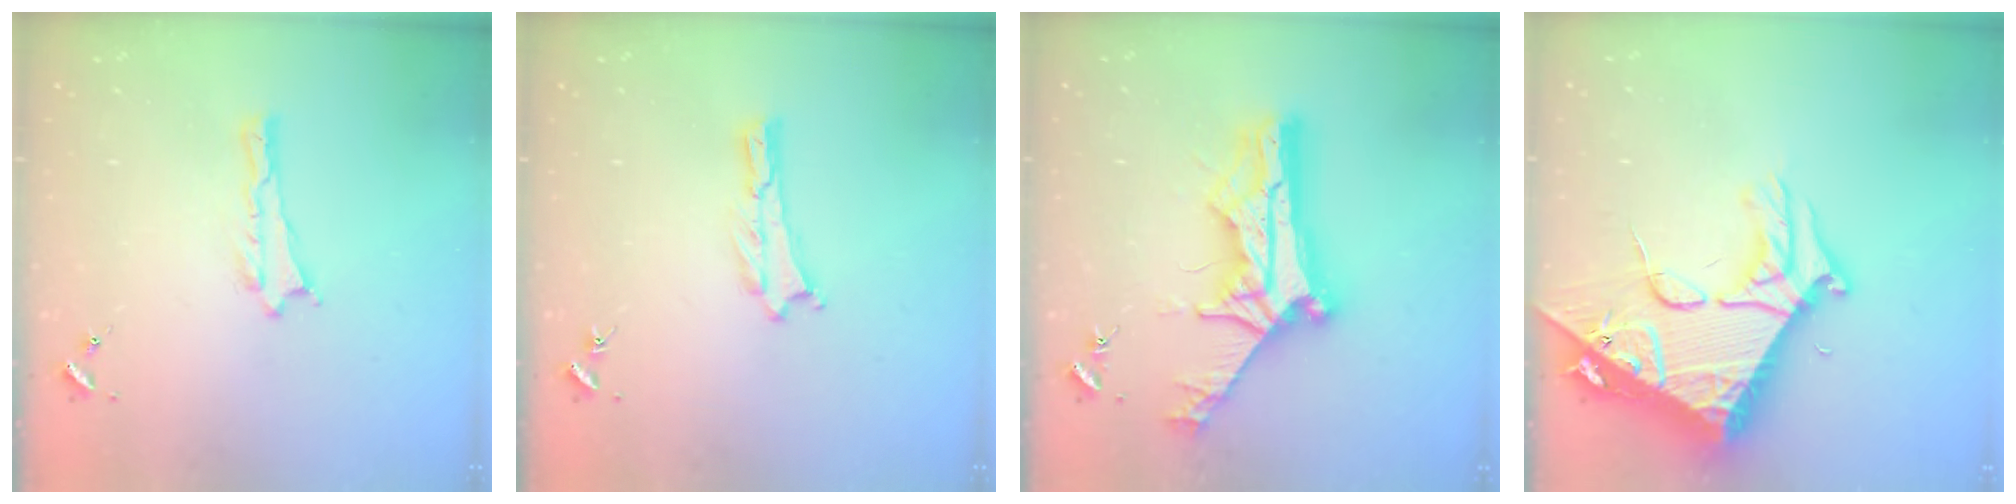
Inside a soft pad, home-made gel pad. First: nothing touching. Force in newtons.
{"total": 0.0}
{"total": 14.7, "press": 14.7, "slide": 1.3}
{"total": 12.0, "press": 11.9, "slide": 1.3}